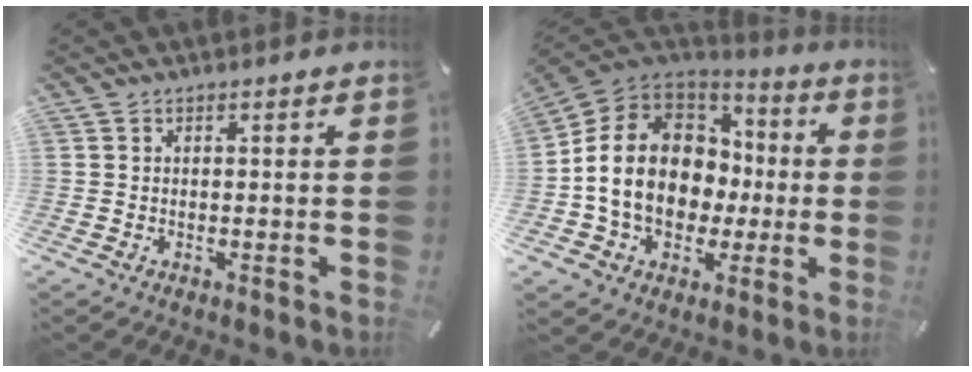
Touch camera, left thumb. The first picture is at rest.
{"total": 16.0, "force": [-1.4, 13.4, 8.6], "torque": [-0.193, 0.017, -0.016]}